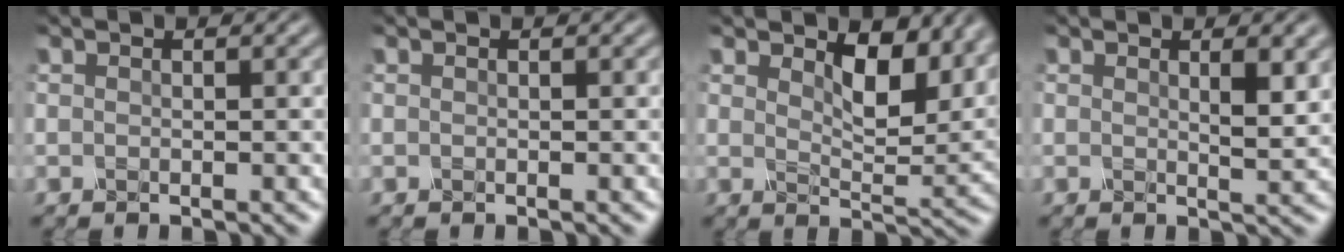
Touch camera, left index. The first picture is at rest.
{"total": 0.0}
{"total": 6.4, "force": [3.4, 2.9, 4.6], "torque": [-0.071, -0.008, 0.049]}
{"total": 2.4, "force": [1.0, 0.6, 2.1], "torque": [-0.025, -0.005, 0.017]}